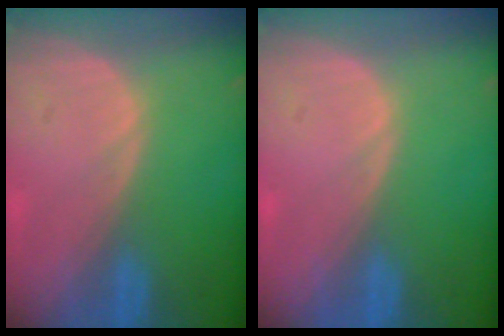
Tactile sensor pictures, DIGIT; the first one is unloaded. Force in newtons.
{"total": 0.0}